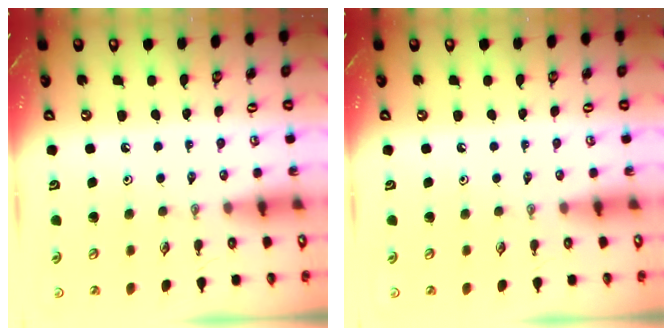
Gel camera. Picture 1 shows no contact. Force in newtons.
{"total": 0.0}